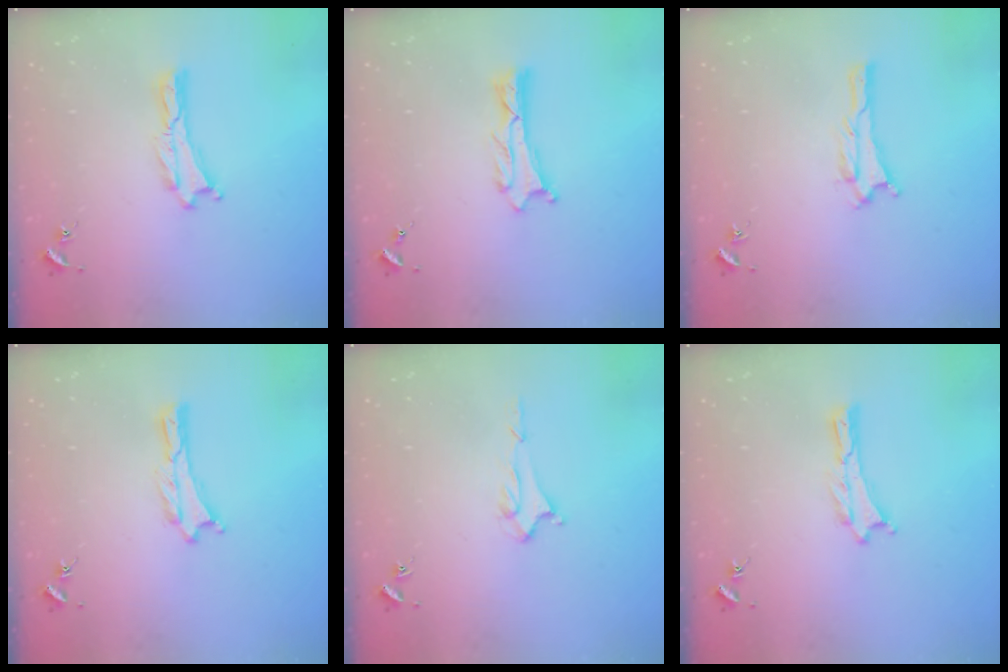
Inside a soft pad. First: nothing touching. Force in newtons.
{"total": 1.3, "press": 1.2, "slide": 0.1}
{"total": 0.6, "press": 0.6, "slide": 0.1}
{"total": 0.0}
{"total": 1.7, "press": 1.6, "slide": 0.4}
{"total": 0.0}